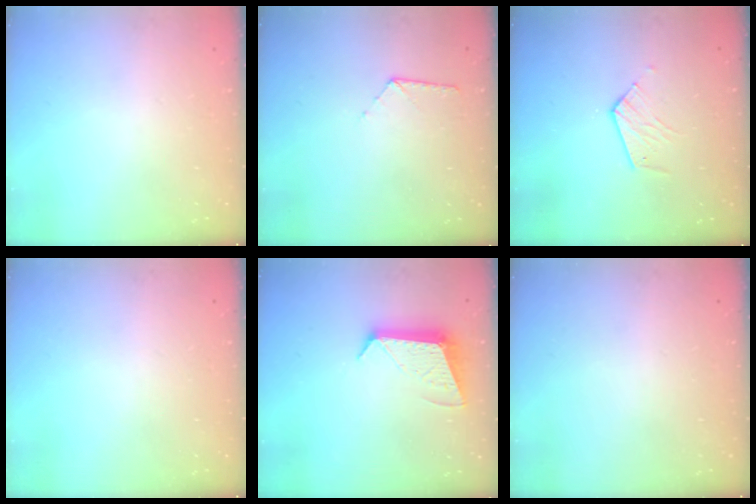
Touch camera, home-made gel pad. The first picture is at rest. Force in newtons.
{"total": 6.5, "press": 6.5, "slide": 0.6}
{"total": 6.2, "press": 6.2, "slide": 0.5}
{"total": 0.0}
{"total": 10.0, "press": 10.0, "slide": 0.2}
{"total": 0.0}